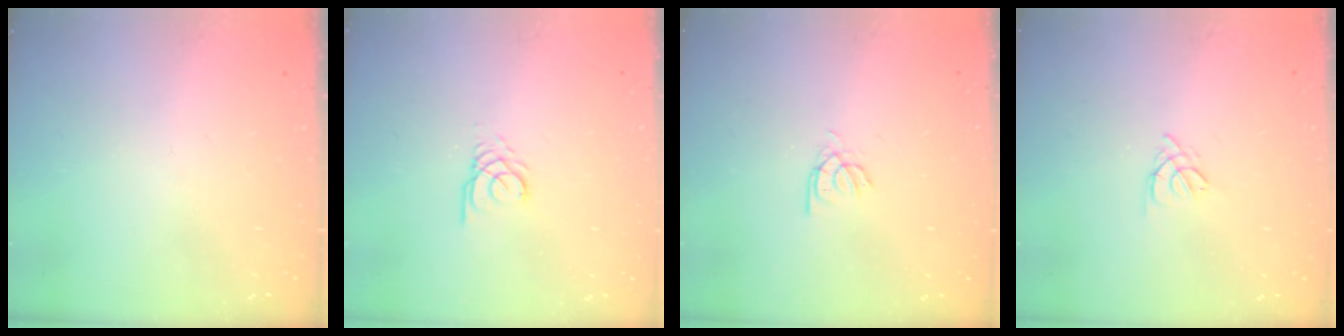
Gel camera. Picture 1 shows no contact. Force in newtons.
{"total": 2.7, "press": 2.7, "slide": 0.3}
{"total": 2.5, "press": 2.4, "slide": 0.3}
{"total": 3.0, "press": 2.9, "slide": 0.7}